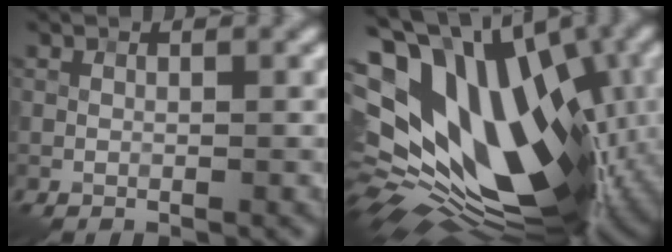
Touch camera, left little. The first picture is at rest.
{"total": 20.7, "force": [2.1, 12.2, 16.6], "torque": [-0.277, -0.033, 0.073]}